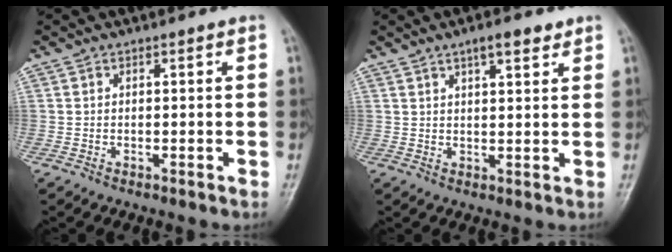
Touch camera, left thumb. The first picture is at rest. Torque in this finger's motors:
{"motor_torque": [-0.32, -0.22, 0.08, -0.02, 0.01]}